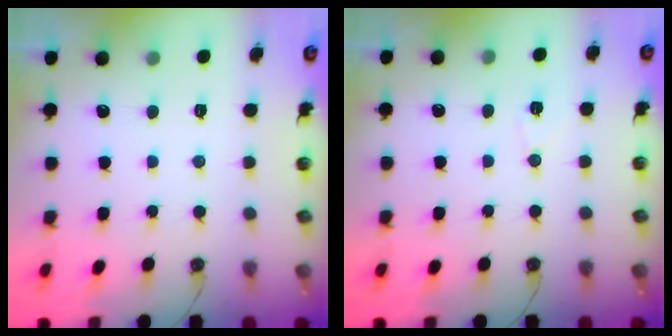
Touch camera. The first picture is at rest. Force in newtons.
{"total": 5.9, "press": 5.8, "slide": 1.1}